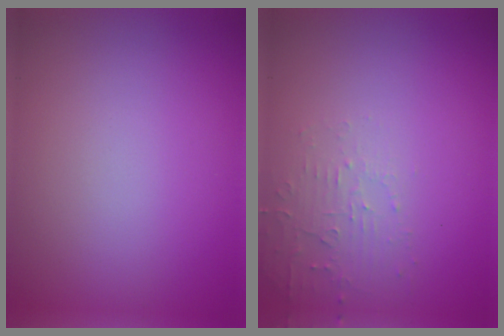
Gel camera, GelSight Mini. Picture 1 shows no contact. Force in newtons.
{"total": 1.9, "press": 1.9, "slide": 0.3}